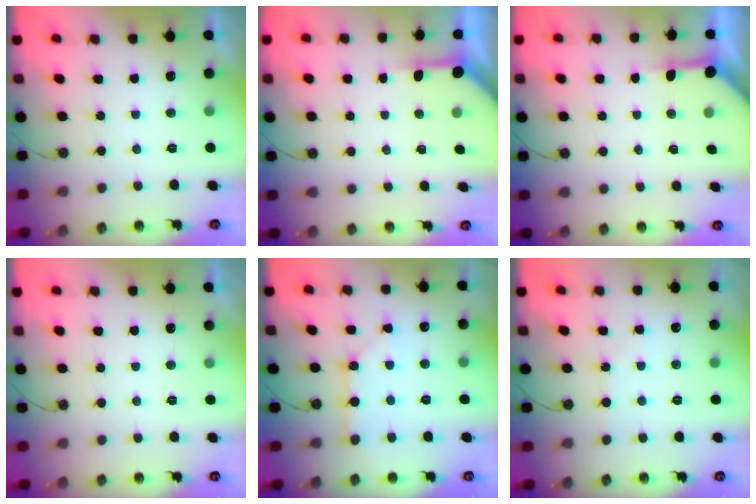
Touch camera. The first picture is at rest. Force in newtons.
{"total": 3.9, "press": 3.9, "slide": 0.2}
{"total": 3.9, "press": 3.9, "slide": 0.4}
{"total": 0.0}
{"total": 3.1, "press": 3.1, "slide": 0.1}
{"total": 2.7, "press": 2.7, "slide": 0.4}